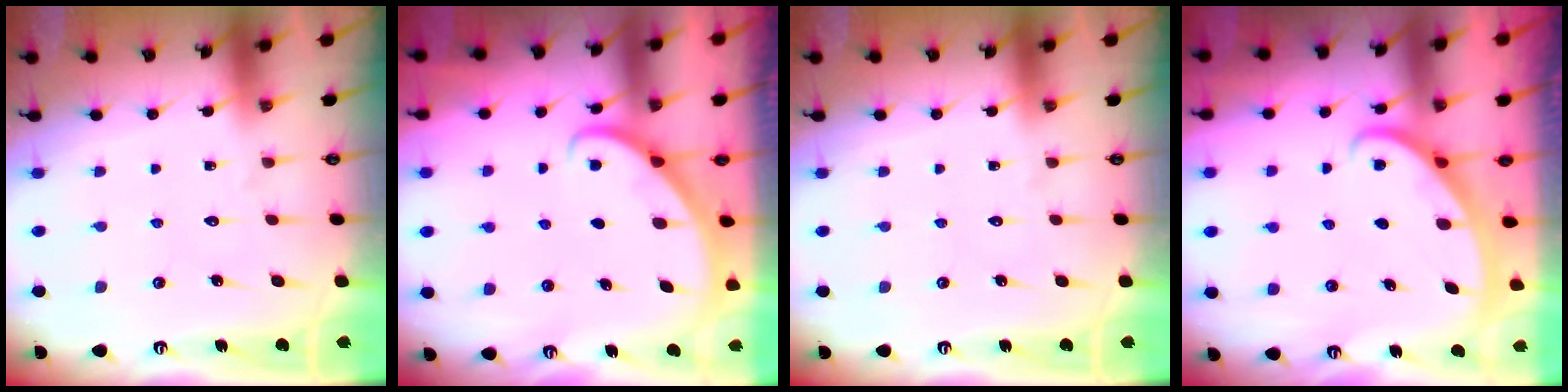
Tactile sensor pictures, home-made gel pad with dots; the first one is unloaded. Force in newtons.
{"total": 3.7, "press": 3.7, "slide": 0.1}
{"total": 0.0}
{"total": 3.0, "press": 3.0, "slide": 0.1}